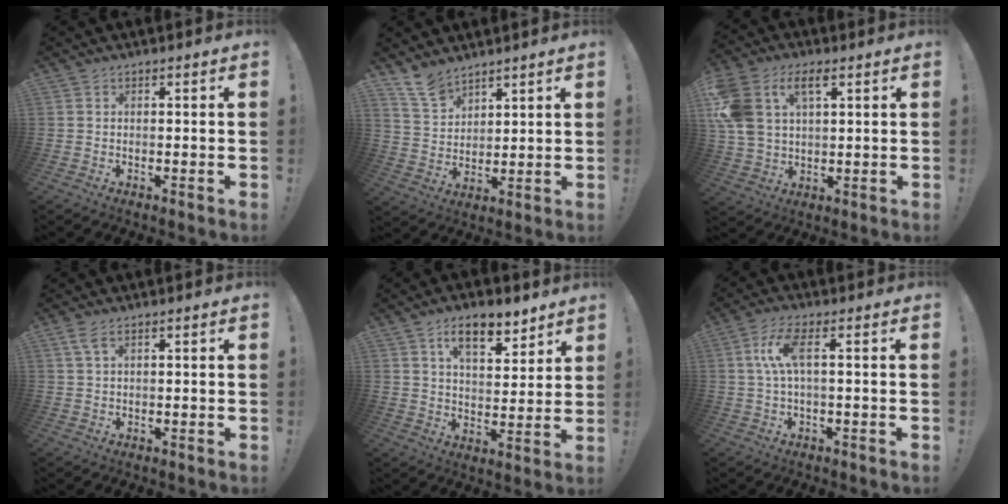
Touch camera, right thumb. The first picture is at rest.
{"total": 9.5, "force": [7.8, 4.7, 2.6], "torque": [-0.054, -0.056, 0.154]}
{"total": 12.0, "force": [5.0, 7.5, 7.9], "torque": [-0.173, -0.010, 0.093]}
{"total": 3.3, "force": [1.8, 1.4, 2.4], "torque": [-0.045, -0.004, 0.031]}
{"total": 11.2, "force": [7.3, 4.9, 6.9], "torque": [-0.096, -0.036, 0.129]}
{"total": 8.2, "force": [1.3, 2.2, 7.8], "torque": [-0.159, 0.003, 0.020]}